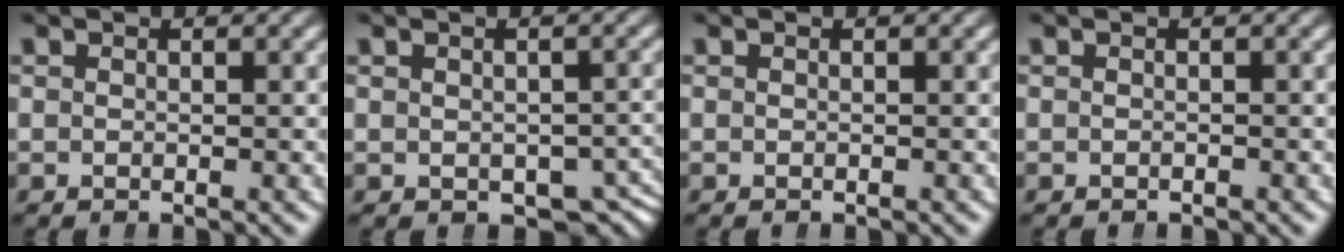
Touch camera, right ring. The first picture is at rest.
{"total": 4.0, "force": [-2.1, 2.5, 2.2], "torque": [-0.014, -0.017, -0.021]}
{"total": 0.0}
{"total": 0.6, "force": [-0.5, -0.1, -0.3], "torque": [0.008, -0.002, -0.006]}